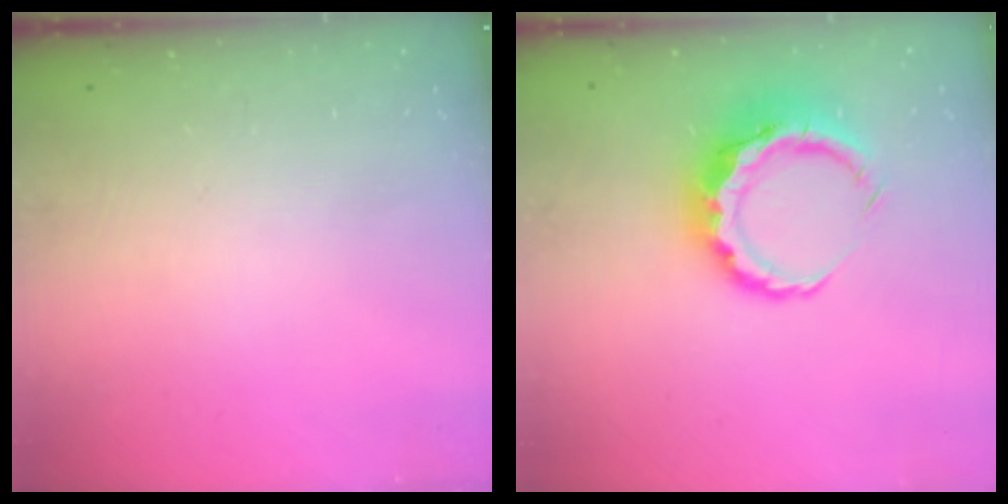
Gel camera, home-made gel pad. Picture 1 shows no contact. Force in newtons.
{"total": 8.4, "press": 8.3, "slide": 1.6}